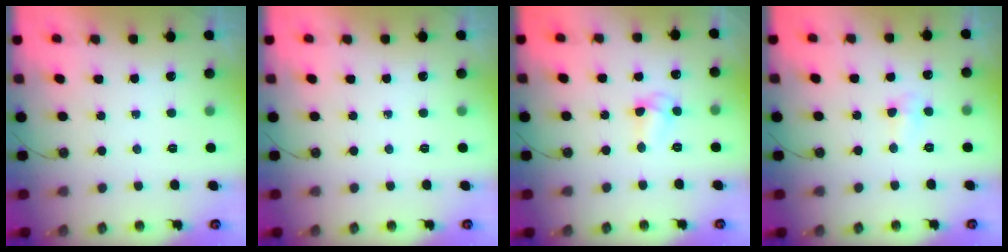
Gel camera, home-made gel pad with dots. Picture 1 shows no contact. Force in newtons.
{"total": 0.0}
{"total": 5.7, "press": 5.7, "slide": 0.6}
{"total": 4.6, "press": 4.5, "slide": 0.8}